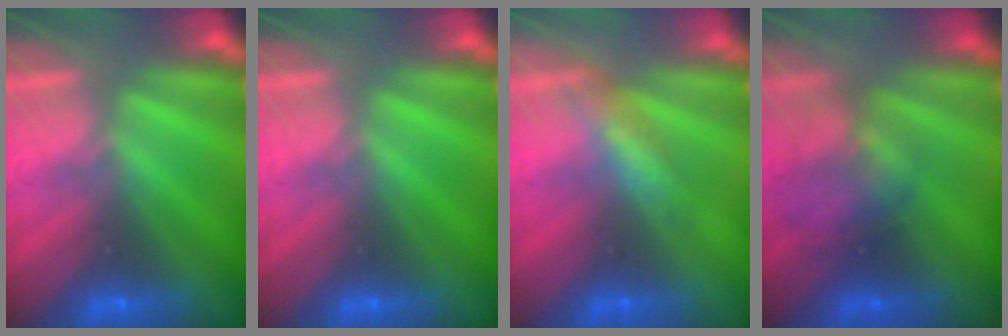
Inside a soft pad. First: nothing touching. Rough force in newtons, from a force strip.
{"total": 0.0}
{"total": 2.7}
{"total": 2.3}